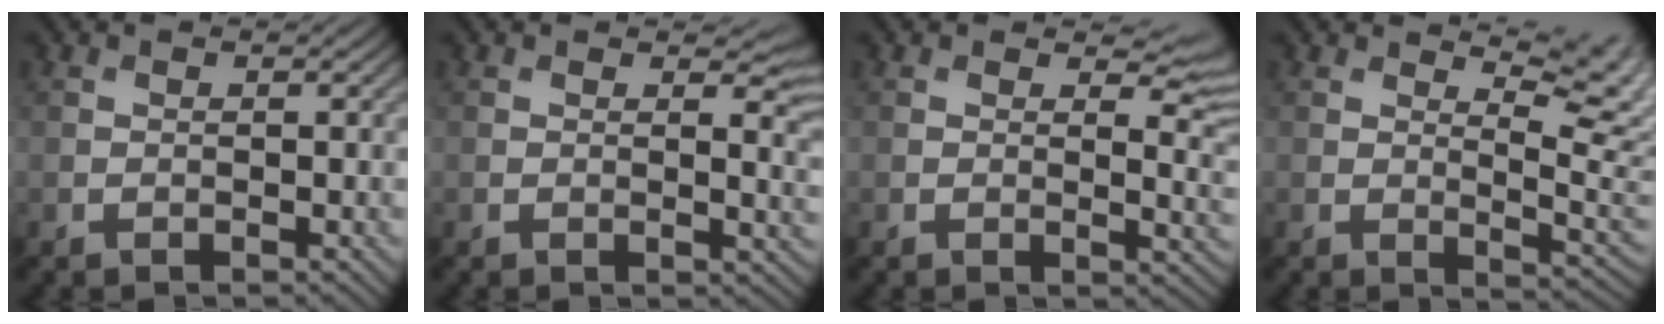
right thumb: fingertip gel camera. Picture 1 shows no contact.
{"total": 3.5, "force": [1.5, 1.3, 2.9], "torque": [-0.040, -0.008, 0.024]}
{"total": 5.4, "force": [3.0, 2.2, 3.8], "torque": [-0.048, -0.006, 0.044]}
{"total": 8.1, "force": [4.7, 2.6, 6.1], "torque": [-0.095, 0.003, 0.068]}